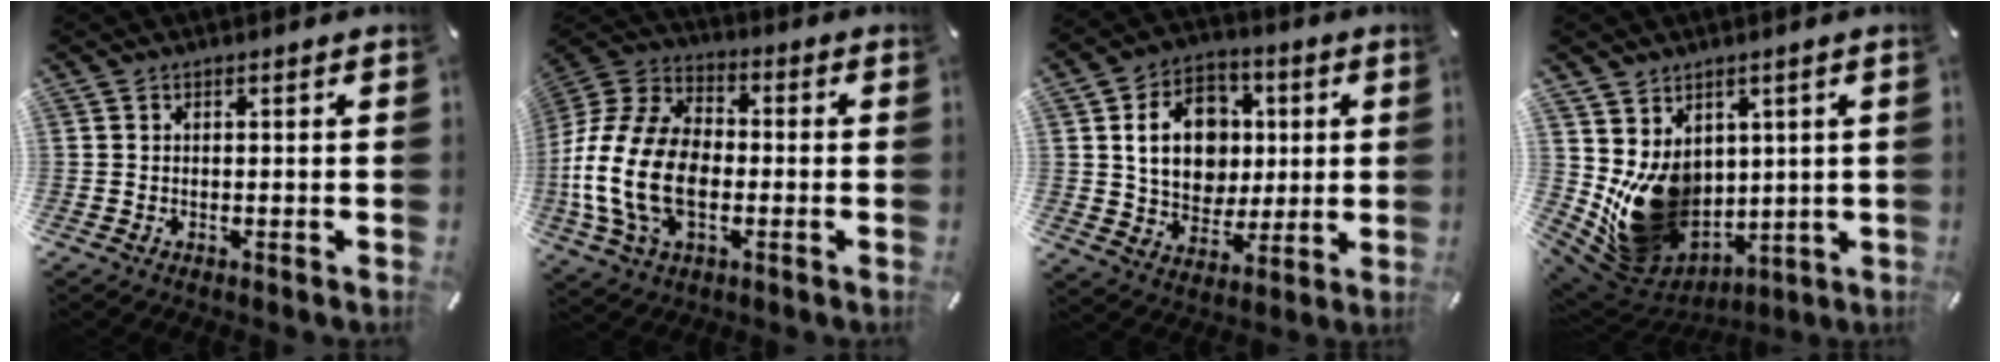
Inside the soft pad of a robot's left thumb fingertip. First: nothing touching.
{"total": 19.4, "force": [-4.1, 13.1, 13.7], "torque": [-0.309, 0.018, -0.072]}
{"total": 15.1, "force": [2.4, 12.6, 7.8], "torque": [-0.125, 0.010, 0.050]}
{"total": 14.3, "force": [1.3, 12.2, 7.2], "torque": [-0.123, -0.039, 0.040]}